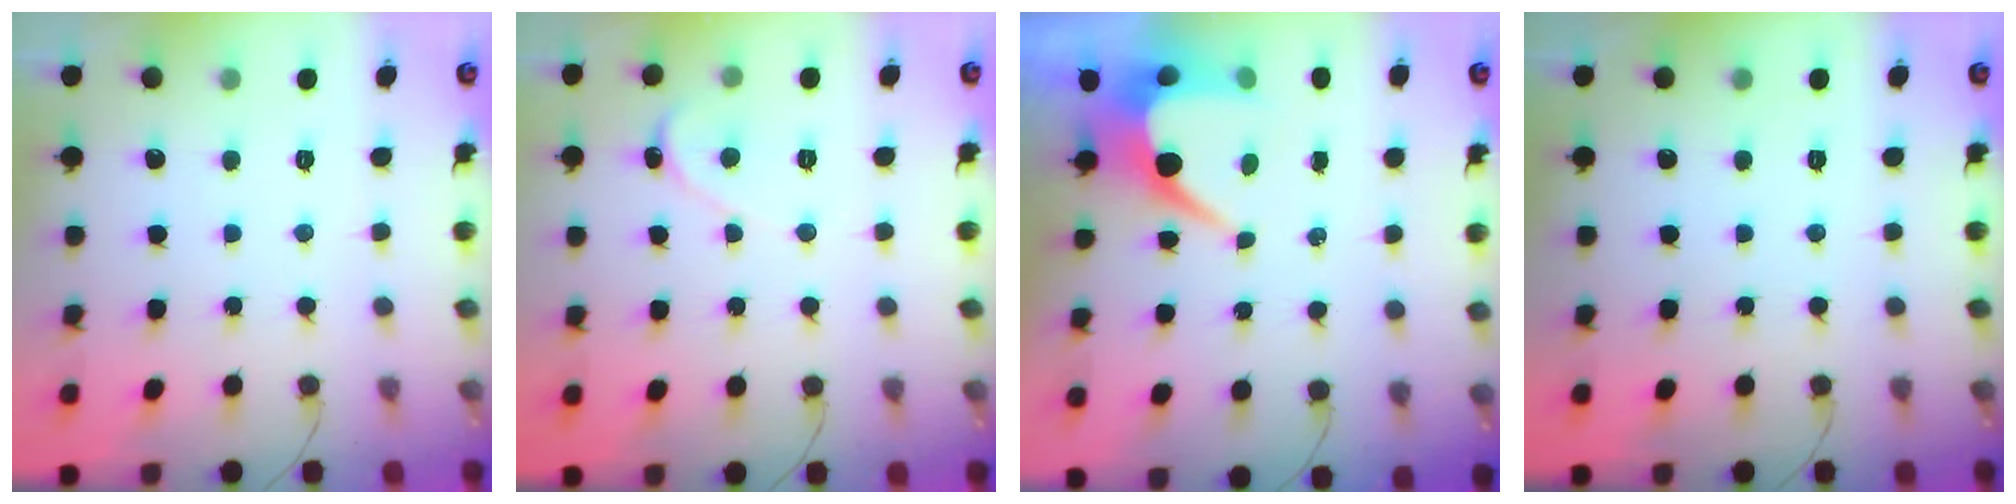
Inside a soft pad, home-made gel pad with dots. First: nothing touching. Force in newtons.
{"total": 0.6, "press": 0.6, "slide": 0.1}
{"total": 7.6, "press": 7.5, "slide": 0.9}
{"total": 0.0}